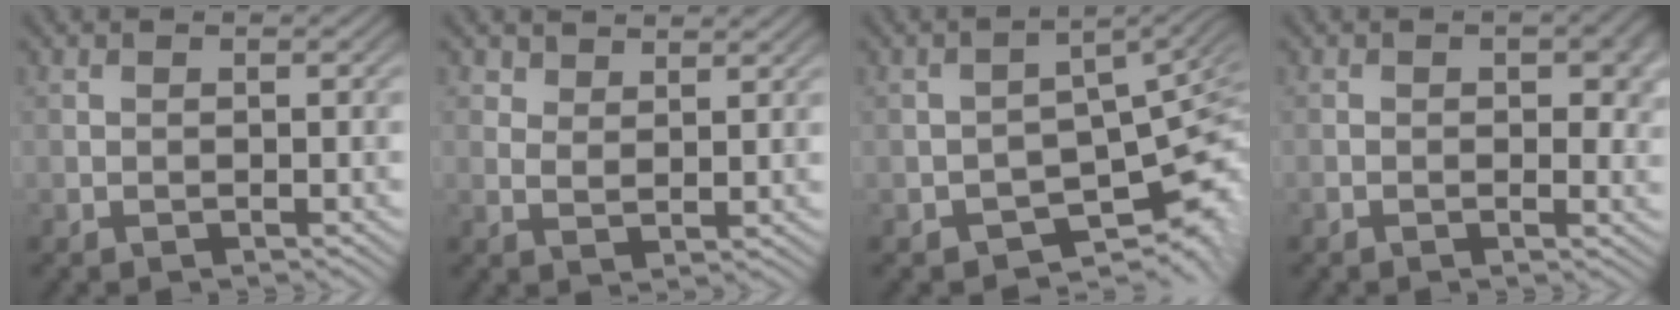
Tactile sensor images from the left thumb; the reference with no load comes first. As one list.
[{"total": 3.3, "force": [2.9, 1.2, 1.0], "torque": [-0.019, -0.008, 0.061]}, {"total": 9.6, "force": [-5.1, 4.8, 6.6], "torque": [-0.083, -0.025, -0.076]}, {"total": 4.3, "force": [0.3, 2.1, 3.7], "torque": [-0.050, -0.002, 0.006]}]